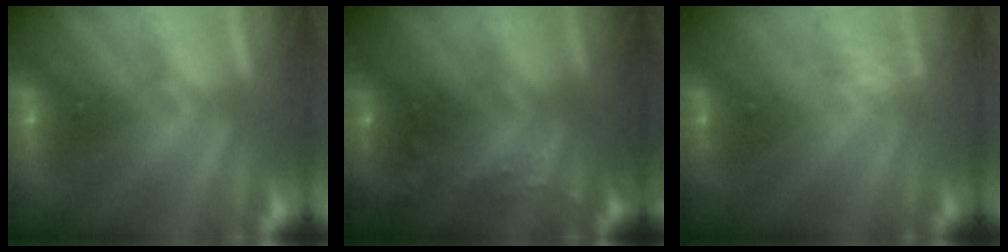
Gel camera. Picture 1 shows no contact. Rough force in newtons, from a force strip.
{"total": 5.9}
{"total": 2.5}